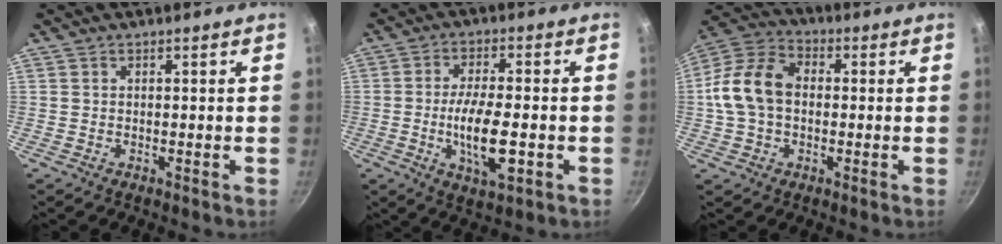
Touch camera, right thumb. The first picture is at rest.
{"total": 10.9, "force": [-2.6, 3.8, 9.9], "torque": [-0.172, 0.005, -0.043]}
{"total": 12.6, "force": [0.1, 9.0, 8.8], "torque": [-0.147, 0.031, -0.015]}